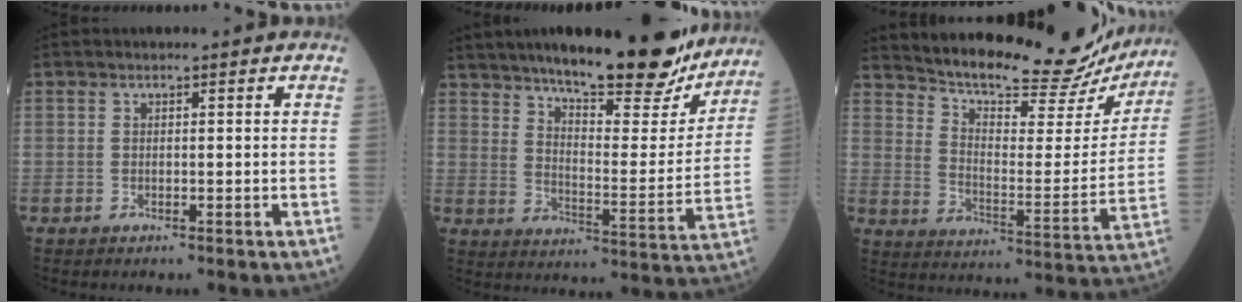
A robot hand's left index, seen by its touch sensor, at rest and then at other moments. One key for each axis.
{"total": 22.6, "fx": 18.6, "fy": 4.6, "fz": 12.1, "tx": -0.178, "ty": -0.013, "tz": 0.255}
{"total": 22.4, "fx": 20.8, "fy": 4.3, "fz": 7.1, "tx": -0.110, "ty": -0.043, "tz": 0.277}